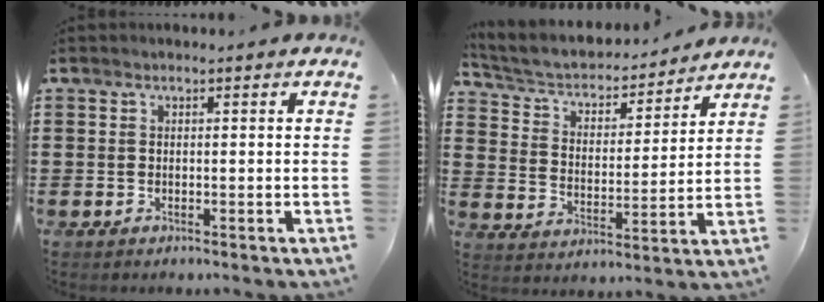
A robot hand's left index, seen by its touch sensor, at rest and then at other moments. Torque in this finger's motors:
{"motor_torque": [-0.12, -0.62, 0.14, 0.09]}